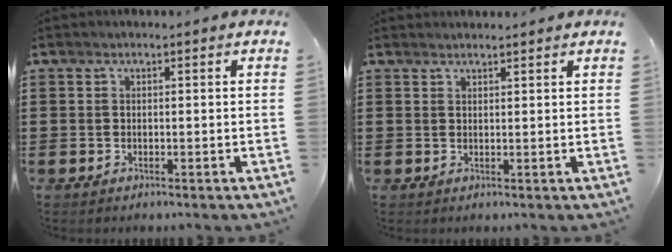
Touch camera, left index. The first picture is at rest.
{"total": 1.2, "force": [1.2, 0.0, 0.2], "torque": [-0.006, -0.001, 0.023]}